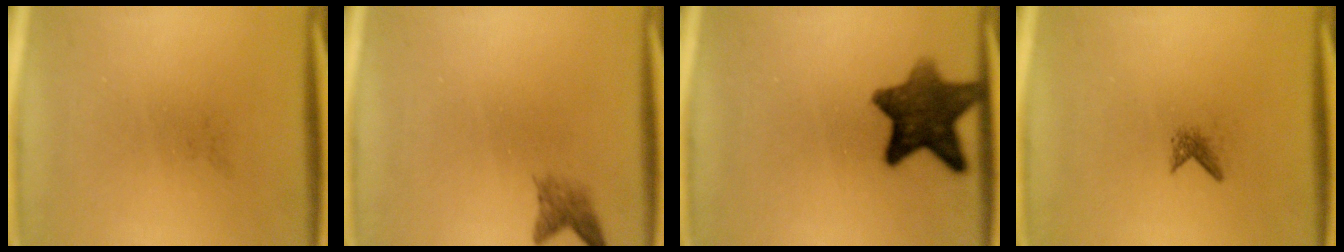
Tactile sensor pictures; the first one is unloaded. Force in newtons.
{"total": 2.0}
{"total": 10.0}
{"total": 1.1}